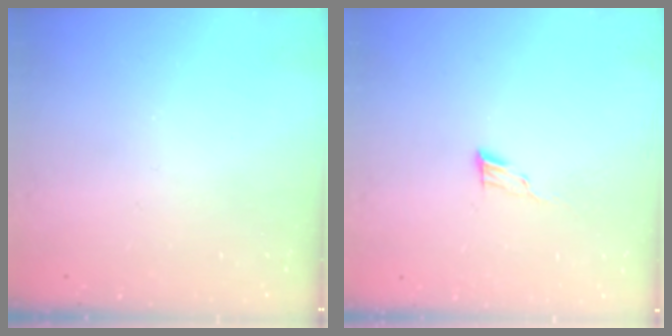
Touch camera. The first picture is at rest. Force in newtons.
{"total": 4.6, "press": 4.6, "slide": 0.4}